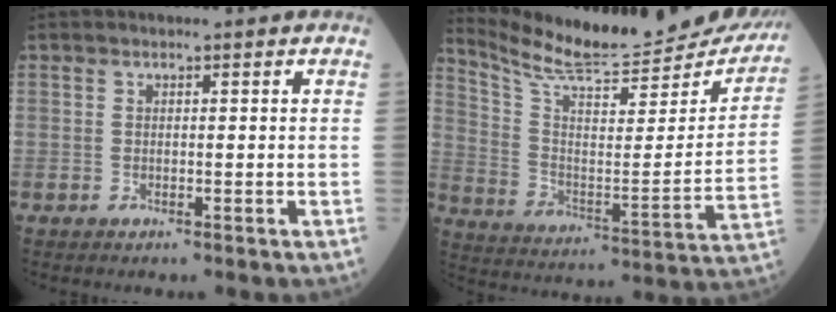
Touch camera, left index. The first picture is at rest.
{"total": 24.3, "force": [23.0, 3.7, 6.9], "torque": [-0.117, -0.085, 0.319]}